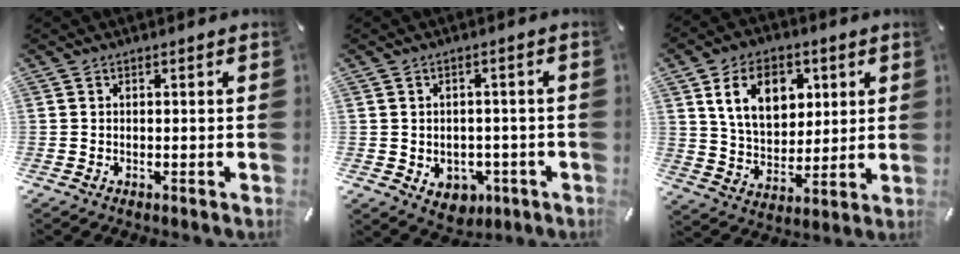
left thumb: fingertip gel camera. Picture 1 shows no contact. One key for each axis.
{"total": 4.8, "fx": -1.2, "fy": 4.2, "fz": 2.0, "tx": -0.022, "ty": 0.007, "tz": -0.020}
{"total": 13.2, "fx": 5.1, "fy": 9.7, "fz": 7.3, "tx": -0.123, "ty": -0.001, "tz": 0.094}